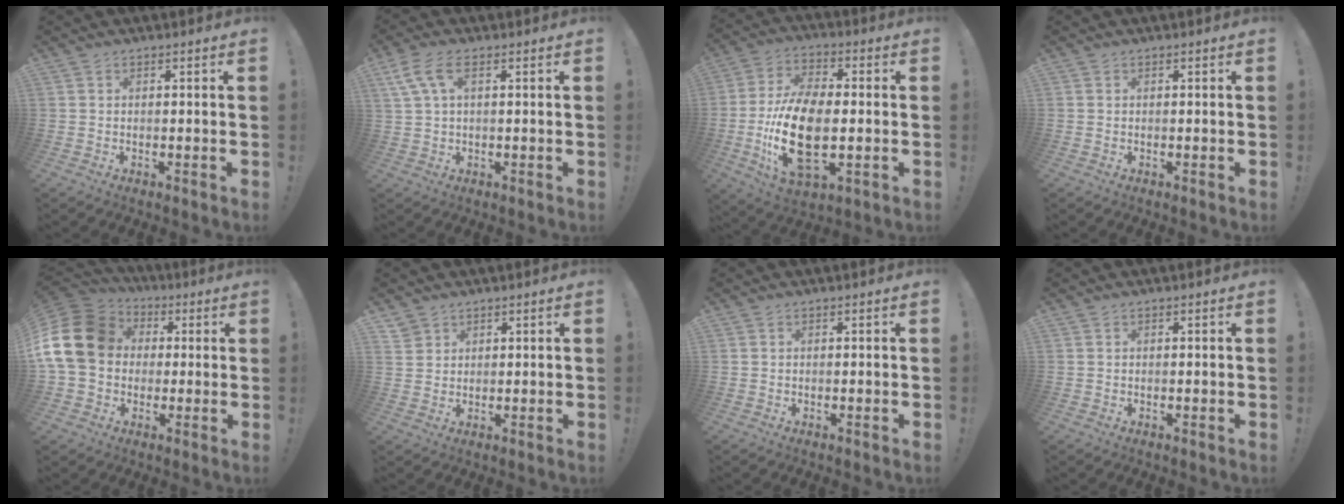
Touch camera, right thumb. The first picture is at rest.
{"total": 7.0, "force": [2.8, 3.1, 5.6], "torque": [-0.110, 0.007, 0.059]}
{"total": 20.0, "force": [-3.2, 11.0, 16.3], "torque": [-0.323, 0.002, -0.051]}
{"total": 0.0}
{"total": 19.8, "force": [2.9, 15.8, 11.5], "torque": [-0.218, 0.006, 0.066]}
{"total": 2.8, "force": [2.2, 1.7, 0.3], "torque": [-0.008, -0.012, 0.043]}
{"total": 0.0}
{"total": 0.0}